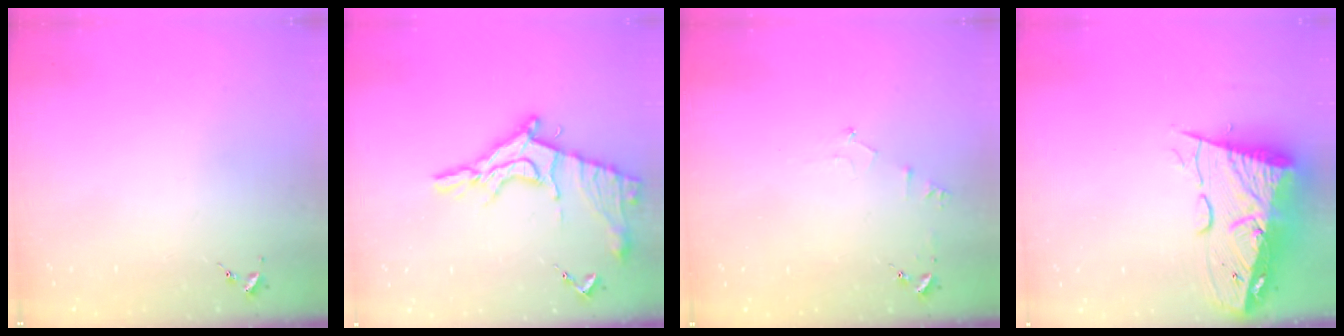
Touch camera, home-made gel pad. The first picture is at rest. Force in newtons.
{"total": 17.8, "press": 17.8, "slide": 1.2}
{"total": 6.6, "press": 6.6, "slide": 0.9}
{"total": 15.5, "press": 15.4, "slide": 1.4}